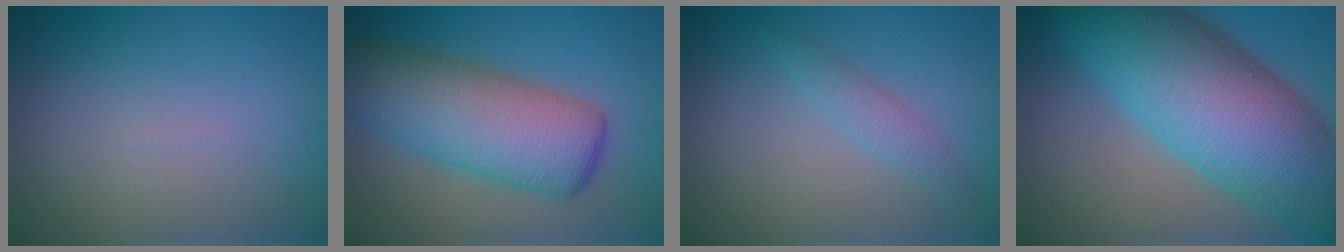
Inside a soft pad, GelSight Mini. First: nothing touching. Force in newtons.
{"total": 8.7, "press": 8.7, "slide": 0.2}
{"total": 1.5, "press": 1.5, "slide": 0.1}
{"total": 15.1, "press": 15.1, "slide": 0.4}